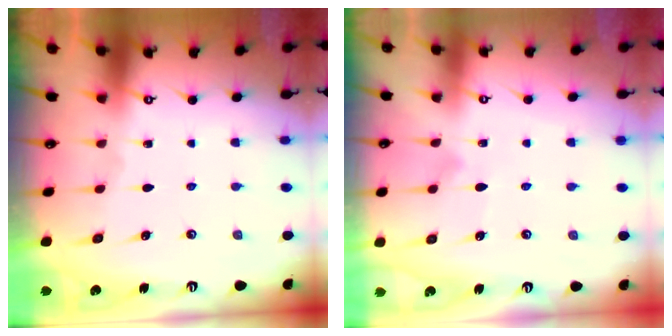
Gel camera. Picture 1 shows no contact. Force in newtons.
{"total": 6.3, "press": 6.3, "slide": 0.3}